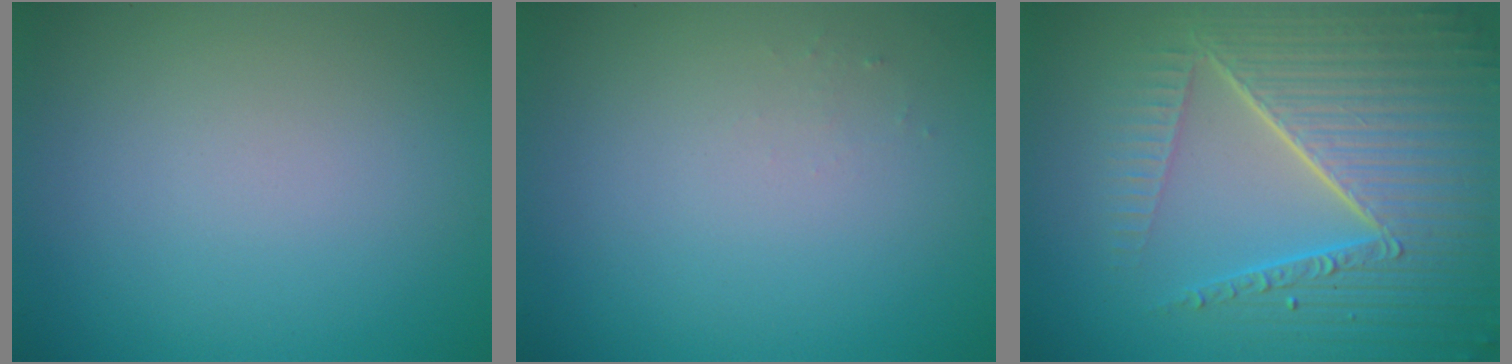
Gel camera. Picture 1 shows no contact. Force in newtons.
{"total": 0.5, "press": 0.5, "slide": 0.2}
{"total": 8.6, "press": 6.0, "slide": 6.2}